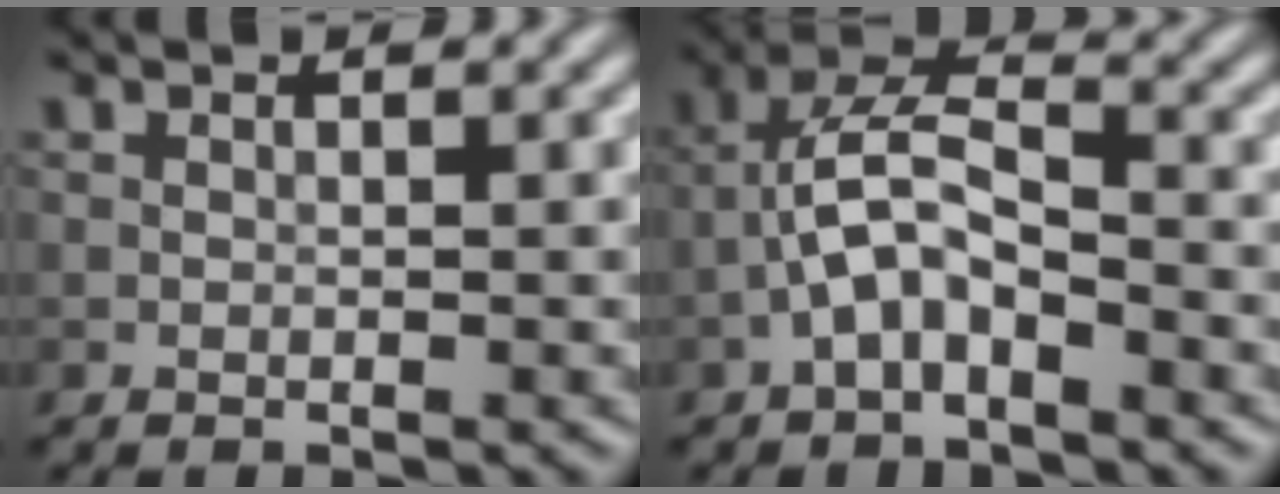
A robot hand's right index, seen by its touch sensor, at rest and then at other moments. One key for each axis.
{"total": 4.8, "fx": -2.2, "fy": 1.9, "fz": 3.9, "tx": -0.077, "ty": 0.018, "tz": -0.047}